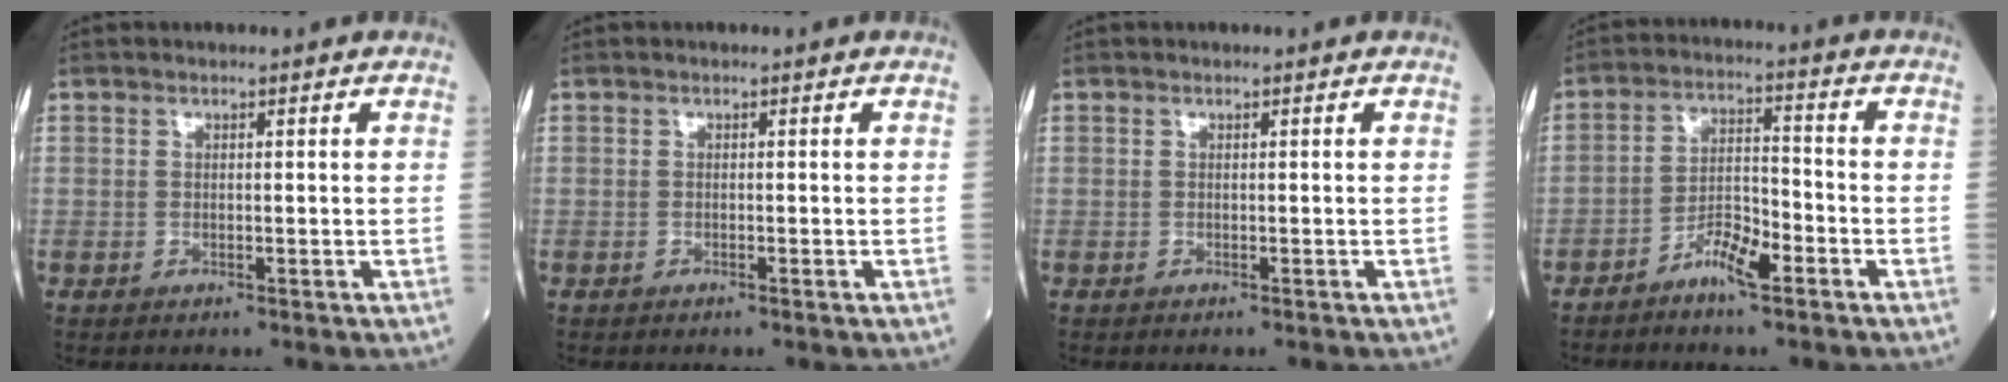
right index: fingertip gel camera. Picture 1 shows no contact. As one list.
[{"total": 0.0}, {"total": 0.6, "force": [-0.5, 0.0, 0.2], "torque": [0.000, 0.000, -0.010]}, {"total": 5.6, "force": [-3.8, 1.2, 4.0], "torque": [-0.076, 0.010, -0.071]}]